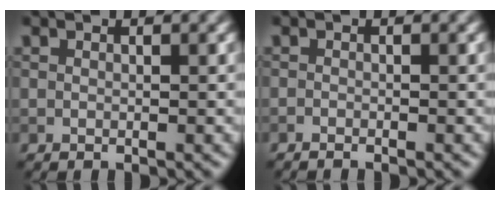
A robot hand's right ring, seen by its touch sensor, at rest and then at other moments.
{"total": 0.6, "force": [-0.6, 0.0, 0.2], "torque": [-0.001, -0.001, -0.011]}